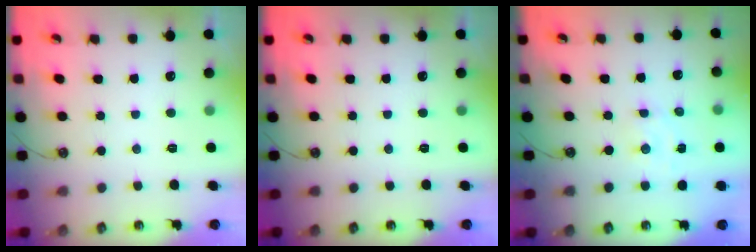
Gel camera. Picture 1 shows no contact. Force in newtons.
{"total": 0.0}
{"total": 2.1, "press": 2.0, "slide": 0.3}